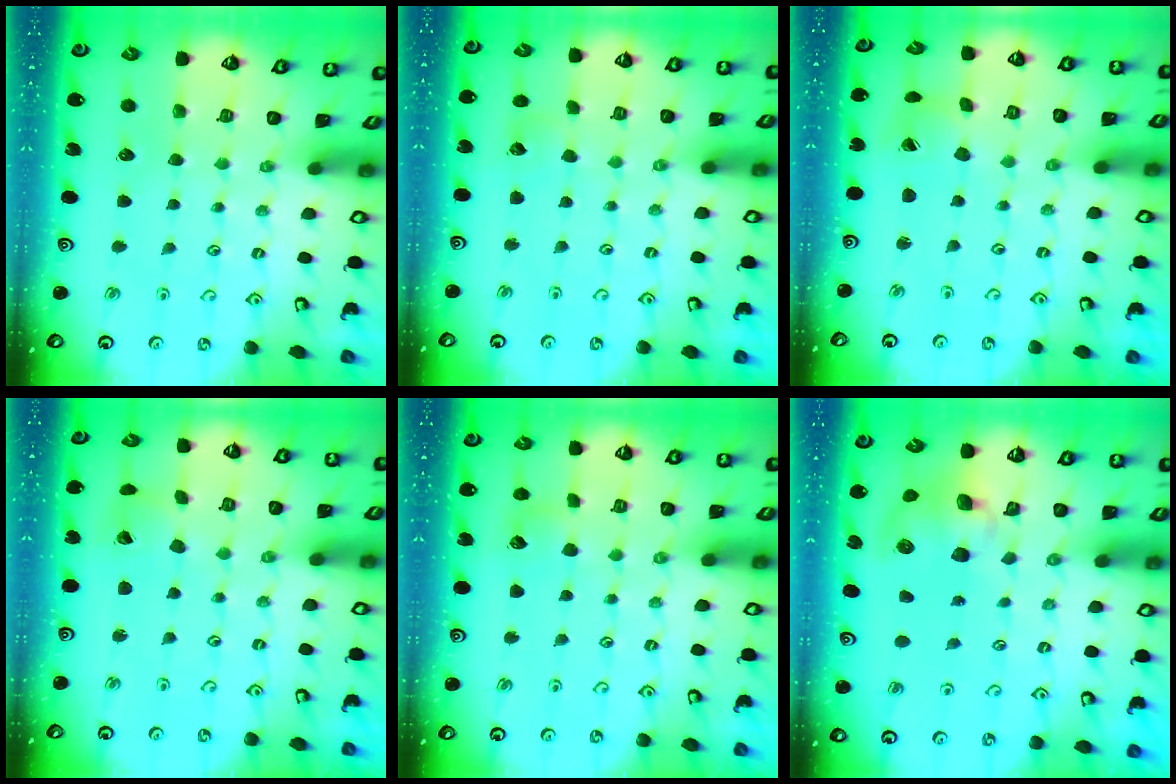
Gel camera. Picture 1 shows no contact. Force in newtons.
{"total": 3.0, "press": 3.0, "slide": 0.3}
{"total": 3.3, "press": 3.3, "slide": 0.5}
{"total": 4.7, "press": 4.7, "slide": 0.6}
{"total": 4.6, "press": 4.5, "slide": 0.6}
{"total": 10.2, "press": 10.0, "slide": 1.8}